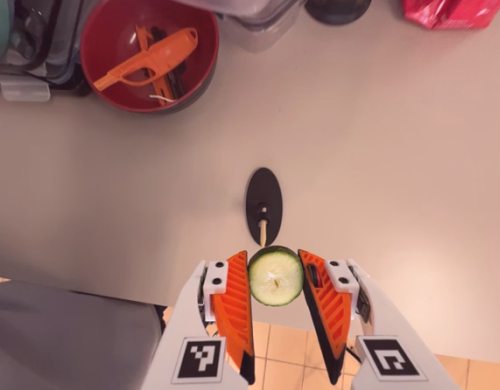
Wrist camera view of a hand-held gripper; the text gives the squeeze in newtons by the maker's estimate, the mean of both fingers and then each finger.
{"total": 6.4, "left": 6.1, "right": 6.7}